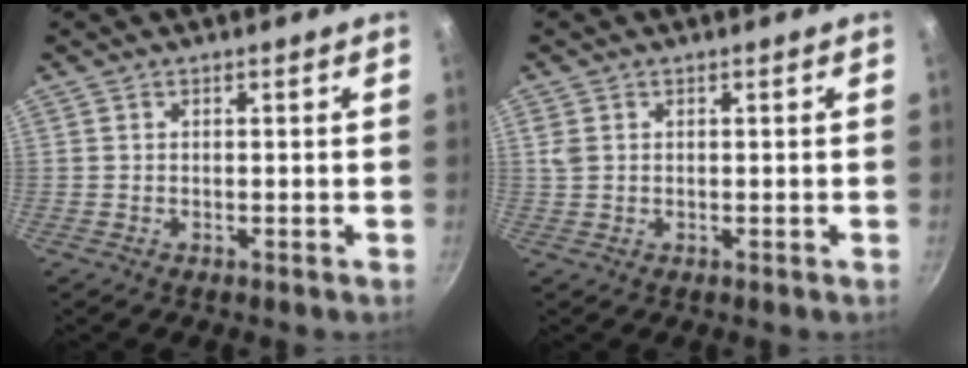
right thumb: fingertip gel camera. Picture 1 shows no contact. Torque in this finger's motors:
{"motor_torque": [0.47, 0.91, 0.58, 0.39, -0.04]}